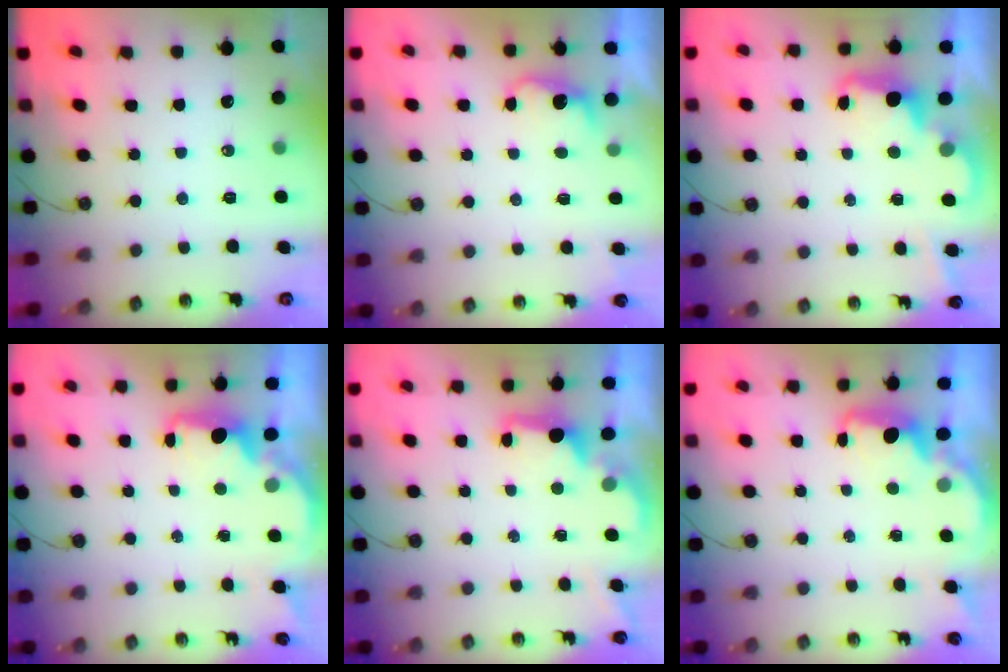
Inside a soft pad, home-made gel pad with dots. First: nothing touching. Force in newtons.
{"total": 2.7, "press": 2.6, "slide": 0.8}
{"total": 2.3, "press": 2.3, "slide": 0.5}
{"total": 2.1, "press": 2.0, "slide": 0.5}
{"total": 1.9, "press": 1.7, "slide": 0.8}
{"total": 1.9, "press": 1.8, "slide": 0.5}